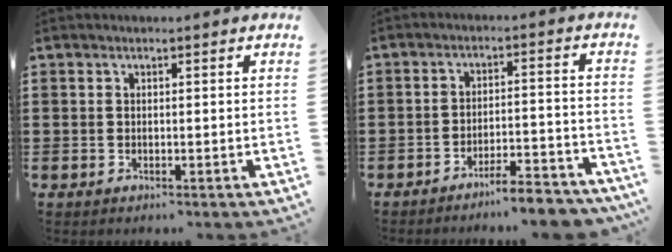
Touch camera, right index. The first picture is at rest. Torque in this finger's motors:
{"motor_torque": [0.34, 0.34, 0.20, 0.02]}